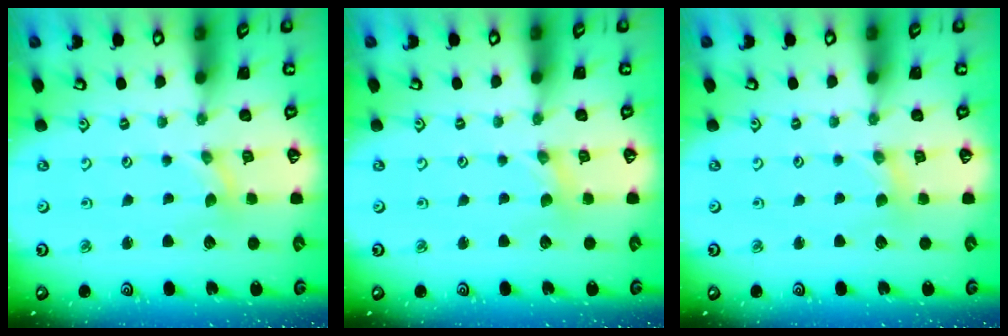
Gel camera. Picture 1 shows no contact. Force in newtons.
{"total": 0.7, "press": 0.7, "slide": 0.2}
{"total": 1.7, "press": 1.7, "slide": 0.3}